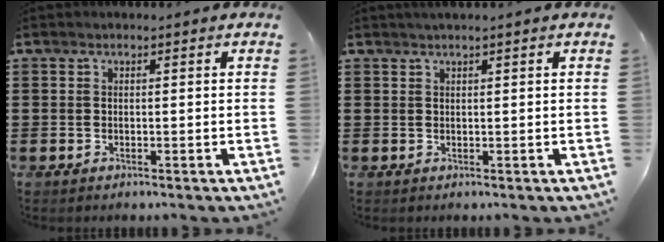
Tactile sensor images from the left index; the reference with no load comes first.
{"total": 0.9, "force": [0.7, -0.1, 0.6], "torque": [-0.010, -0.001, 0.013]}